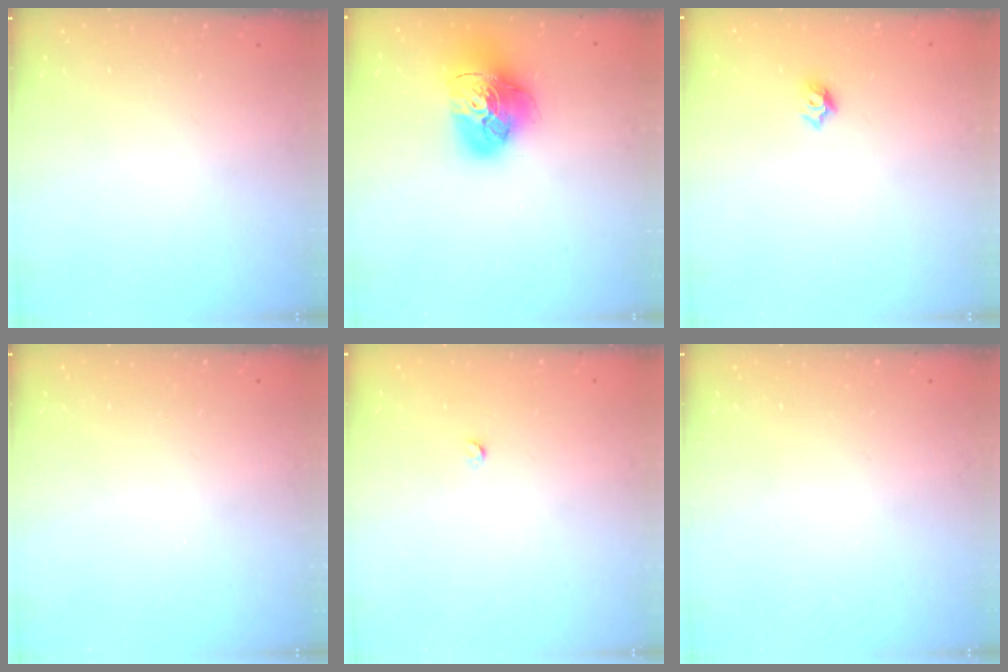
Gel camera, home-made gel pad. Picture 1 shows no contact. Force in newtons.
{"total": 18.6, "press": 18.5, "slide": 2.1}
{"total": 5.7, "press": 5.6, "slide": 0.7}
{"total": 0.0}
{"total": 2.4, "press": 2.4, "slide": 0.3}
{"total": 0.0}